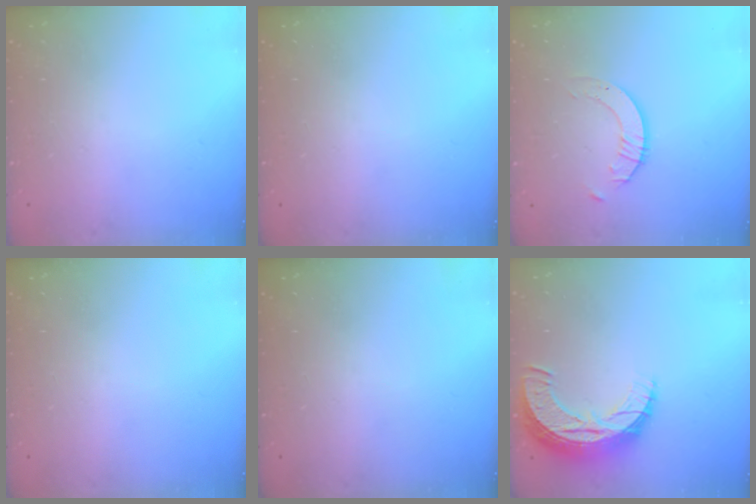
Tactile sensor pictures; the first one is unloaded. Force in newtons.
{"total": 0.0}
{"total": 2.1, "press": 2.1, "slide": 0.2}
{"total": 0.0}
{"total": 0.0}
{"total": 10.9, "press": 10.9, "slide": 0.7}